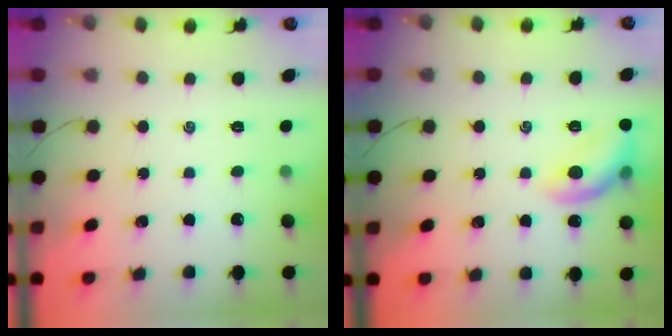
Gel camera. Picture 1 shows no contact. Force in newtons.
{"total": 10.3, "press": 10.3, "slide": 0.1}